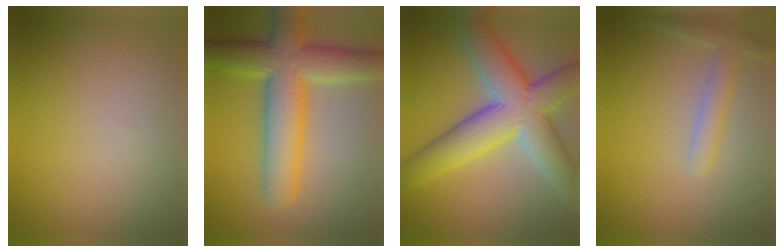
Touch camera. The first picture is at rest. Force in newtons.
{"total": 9.3, "press": 9.3, "slide": 0.4}
{"total": 10.6, "press": 10.6, "slide": 0.8}
{"total": 2.4, "press": 2.4, "slide": 0.1}